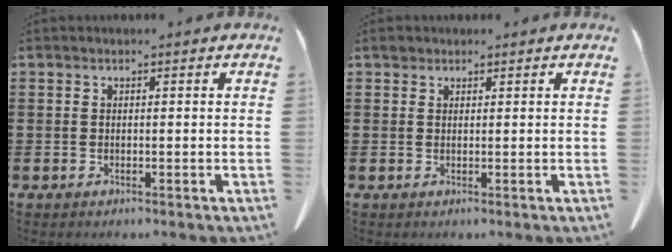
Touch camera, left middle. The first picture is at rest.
{"total": 1.0, "force": [0.8, 0.6, 0.1], "torque": [-0.005, 0.004, 0.016]}